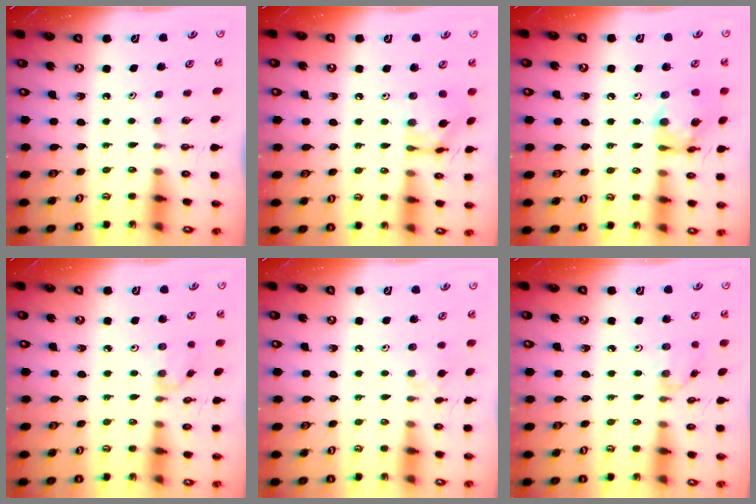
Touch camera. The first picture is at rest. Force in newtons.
{"total": 10.9, "press": 10.8, "slide": 0.9}
{"total": 13.5, "press": 13.5, "slide": 1.1}
{"total": 1.1, "press": 1.1, "slide": 0.3}
{"total": 2.8, "press": 2.7, "slide": 0.5}
{"total": 3.0, "press": 2.9, "slide": 0.4}